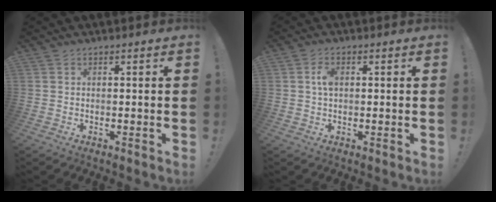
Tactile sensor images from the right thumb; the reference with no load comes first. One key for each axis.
{"total": 3.5, "fx": 0.6, "fy": 2.0, "fz": 2.8, "tx": -0.043, "ty": 0.002, "tz": 0.006}